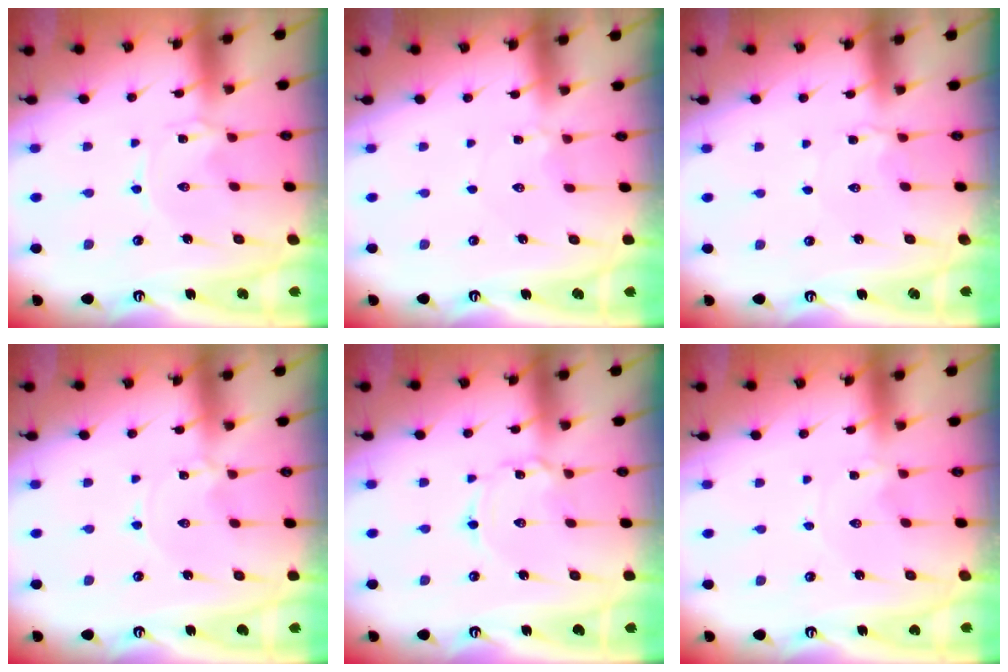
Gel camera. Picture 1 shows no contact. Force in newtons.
{"total": 2.6, "press": 2.6, "slide": 0.2}
{"total": 2.5, "press": 2.5, "slide": 0.2}
{"total": 0.0}
{"total": 2.0, "press": 2.0, "slide": 0.2}
{"total": 0.8, "press": 0.8, "slide": 0.1}